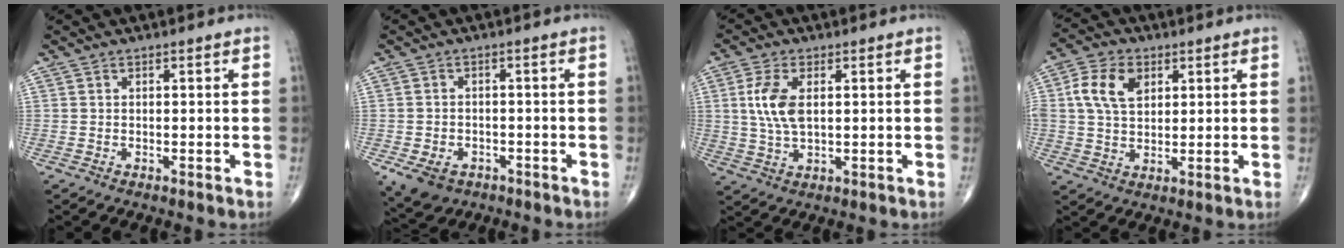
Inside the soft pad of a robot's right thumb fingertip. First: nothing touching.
{"total": 6.8, "force": [-3.5, 5.0, 3.2], "torque": [-0.052, 0.015, -0.046]}
{"total": 7.3, "force": [1.4, 3.7, 6.2], "torque": [-0.137, -0.002, 0.029]}
{"total": 8.7, "force": [2.6, 5.8, 6.0], "torque": [-0.109, 0.003, 0.046]}